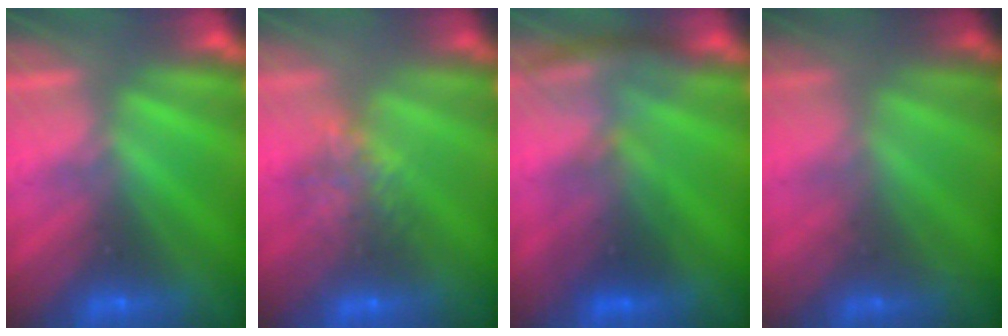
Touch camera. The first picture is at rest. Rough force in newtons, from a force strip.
{"total": 4.5}
{"total": 2.8}
{"total": 1.8}